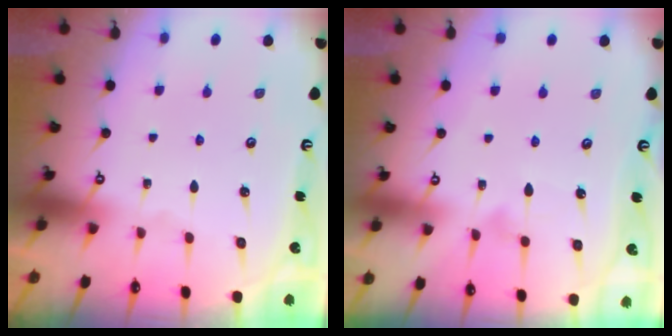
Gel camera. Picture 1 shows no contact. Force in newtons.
{"total": 5.9, "press": 5.9, "slide": 0.4}